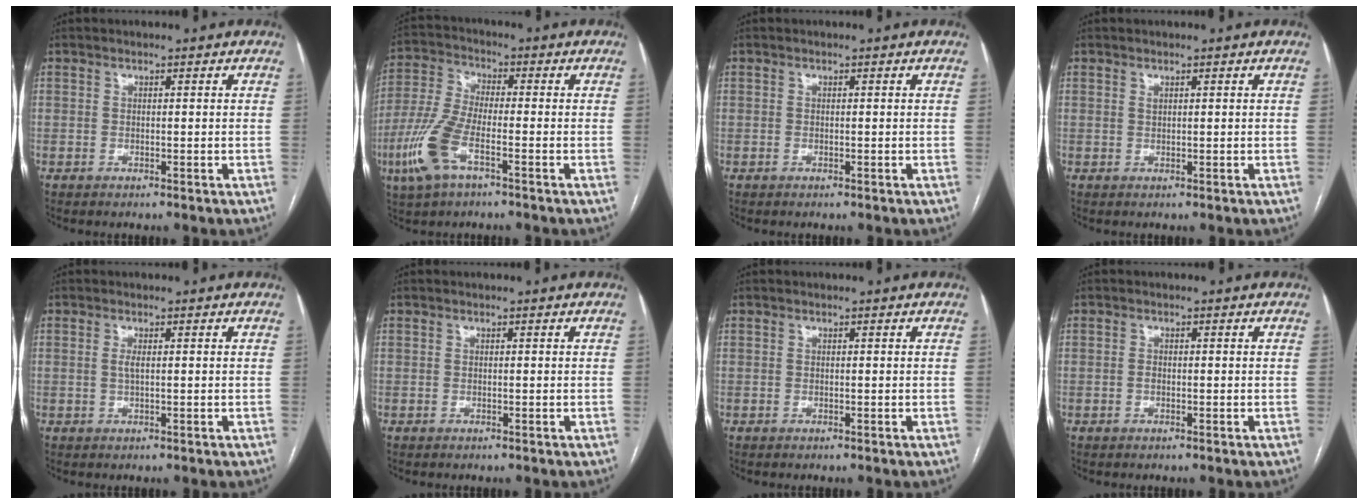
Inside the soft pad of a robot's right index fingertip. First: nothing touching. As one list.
[{"total": 9.9, "force": [-4.3, 3.0, 8.4], "torque": [-0.207, -0.010, -0.087]}, {"total": 0.0}, {"total": 0.6, "force": [0.4, 0.3, 0.3], "torque": [-0.008, -0.002, 0.007]}, {"total": 1.3, "force": [0.2, 0.3, 1.2], "torque": [-0.030, 0.000, 0.003]}, {"total": 0.0}, {"total": 0.0}, {"total": 0.6, "force": [-0.1, 0.3, 0.5], "torque": [-0.009, 0.001, -0.003]}]